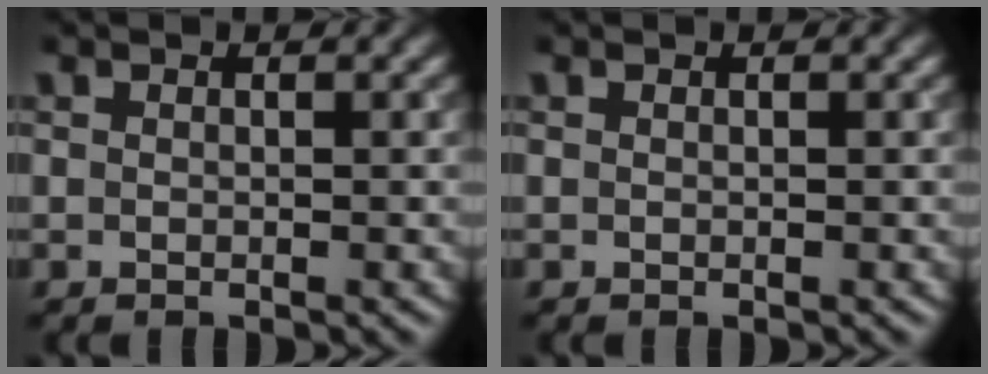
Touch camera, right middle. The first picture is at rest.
{"total": 0.0}